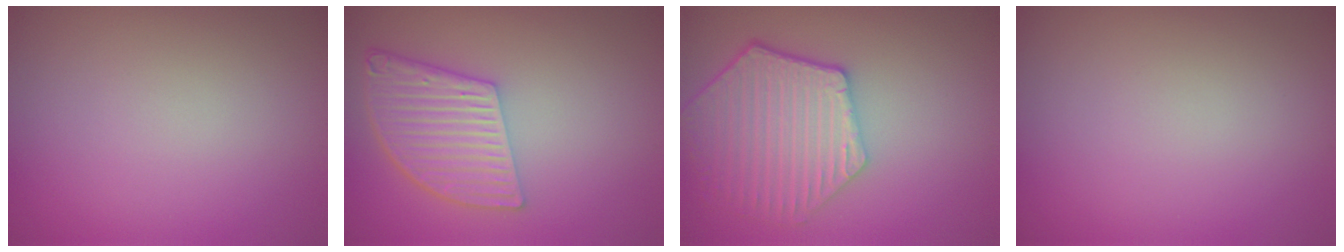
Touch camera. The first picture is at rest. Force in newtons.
{"total": 5.7, "press": 4.3, "slide": 3.7}
{"total": 5.4, "press": 4.9, "slide": 2.3}
{"total": 0.0}